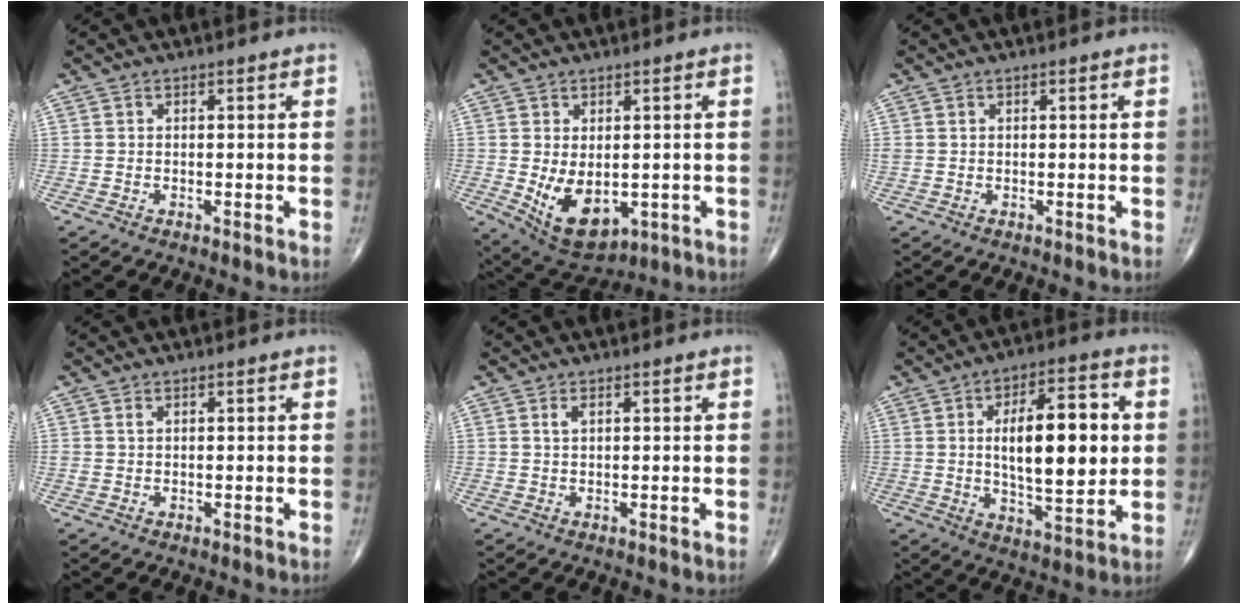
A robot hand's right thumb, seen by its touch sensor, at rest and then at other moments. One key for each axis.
{"total": 10.1, "fx": -1.4, "fy": 6.2, "fz": 7.8, "tx": -0.112, "ty": -0.011, "tz": 0.000}
{"total": 0.6, "fx": 0.3, "fy": 0.4, "fz": 0.3, "tx": -0.005, "ty": 0.007, "tz": 0.008}
{"total": 0.9, "fx": 0.5, "fy": 0.6, "fz": 0.6, "tx": -0.010, "ty": 0.003, "tz": 0.013}
{"total": 1.3, "fx": 0.6, "fy": 0.5, "fz": 1.0, "tx": -0.023, "ty": 0.004, "tz": 0.012}
{"total": 17.1, "fx": 2.0, "fy": 7.0, "fz": 15.5, "tx": -0.213, "ty": -0.004, "tz": 0.031}